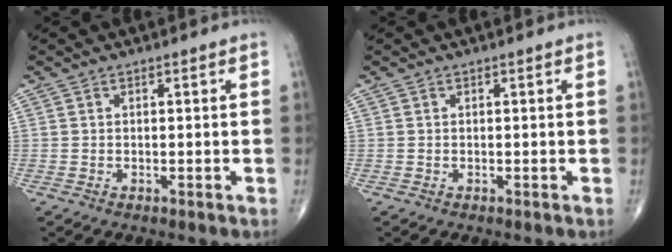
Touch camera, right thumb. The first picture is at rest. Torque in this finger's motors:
{"motor_torque": [-0.02, 0.01, 0.00, -0.01, 0.03]}